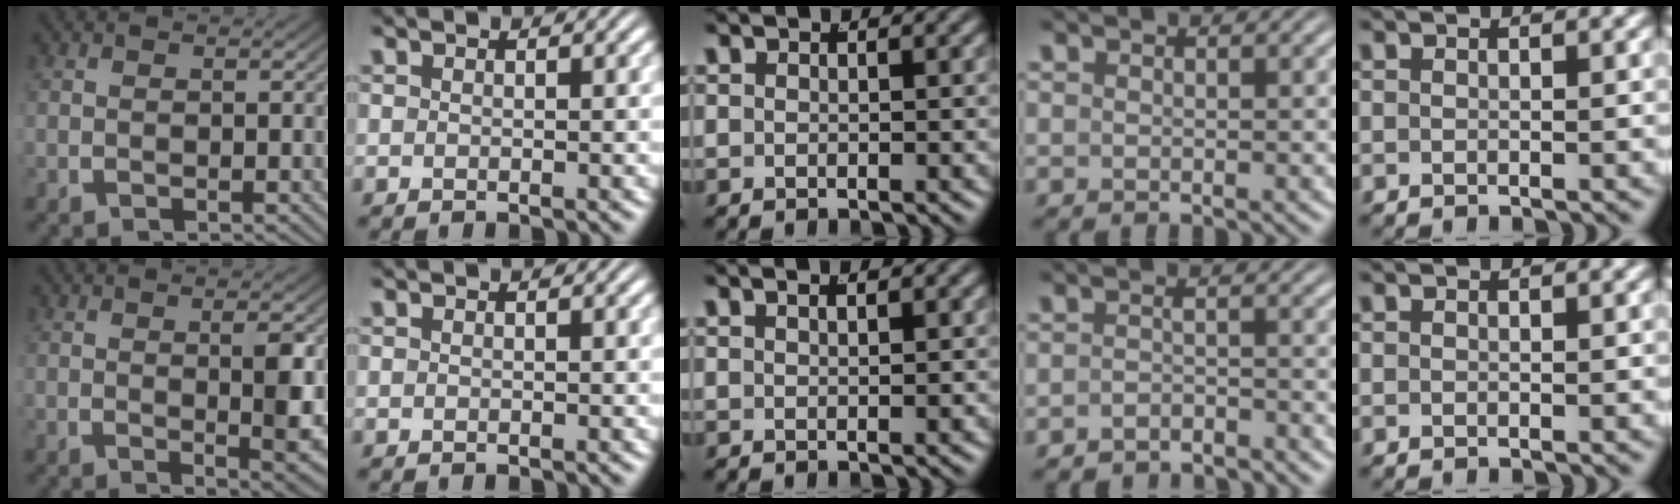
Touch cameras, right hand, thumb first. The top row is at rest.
{"thumb": {"total": 4.5, "force": [0.1, 1.3, 4.4], "torque": [-0.063, -0.012, 0.007]}, "middle": {"total": 0.9, "force": [0.4, -0.2, 0.8], "torque": [-0.005, 0.002, 0.009]}, "ring": {"total": 3.4, "force": [-3.4, 0.5, 0.3], "torque": [-0.005, -0.010, -0.056]}}